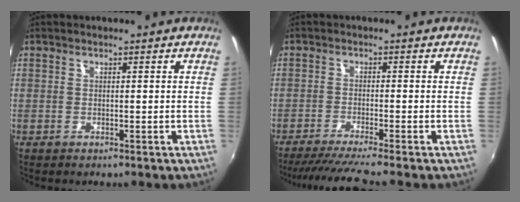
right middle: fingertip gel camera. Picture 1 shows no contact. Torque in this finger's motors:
{"motor_torque": [0.67, -0.66, 0.16, 0.09]}